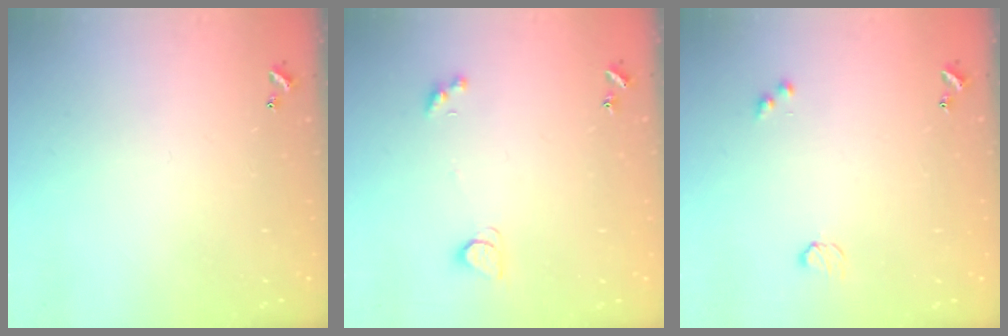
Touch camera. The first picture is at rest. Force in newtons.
{"total": 2.6, "press": 2.6, "slide": 0.5}
{"total": 2.9, "press": 2.9, "slide": 0.5}